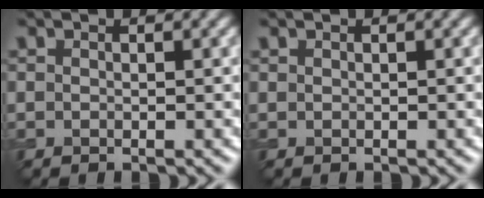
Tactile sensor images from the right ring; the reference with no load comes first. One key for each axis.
{"total": 0.0}